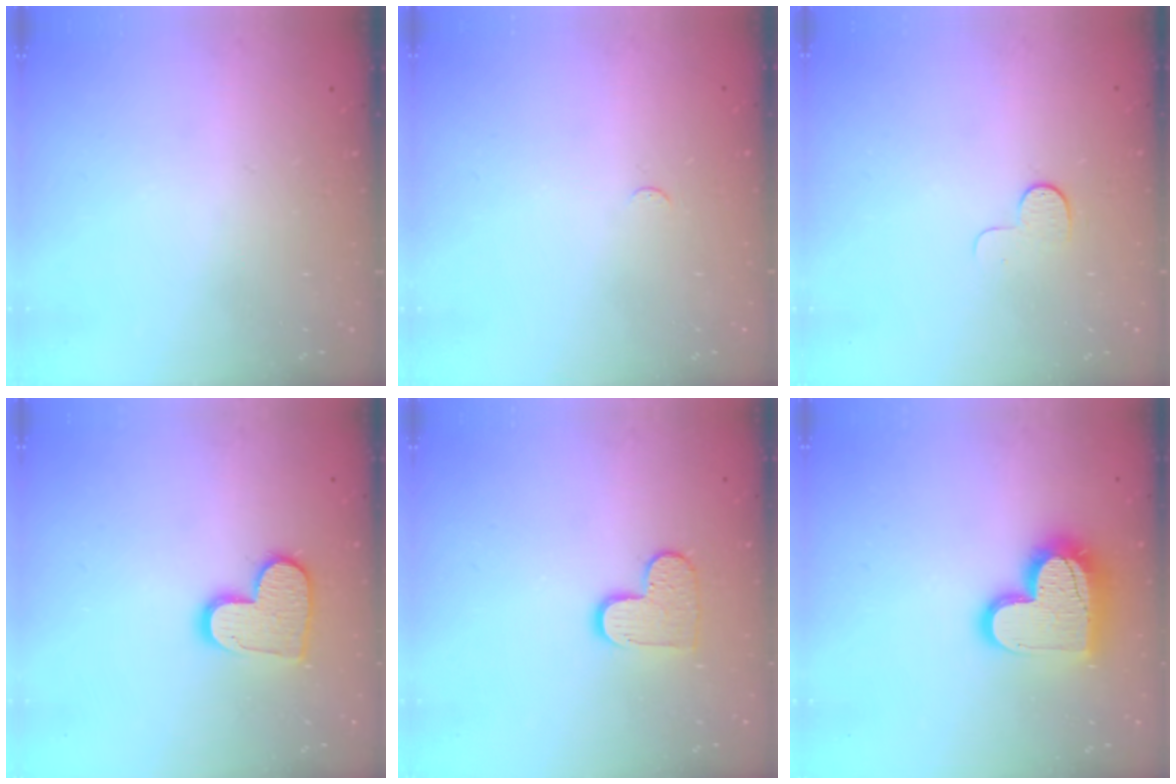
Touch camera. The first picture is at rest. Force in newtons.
{"total": 2.9, "press": 2.8, "slide": 0.4}
{"total": 5.1, "press": 5.0, "slide": 0.5}
{"total": 12.4, "press": 12.3, "slide": 0.9}
{"total": 8.9, "press": 8.9, "slide": 0.5}
{"total": 16.1, "press": 16.1, "slide": 1.3}